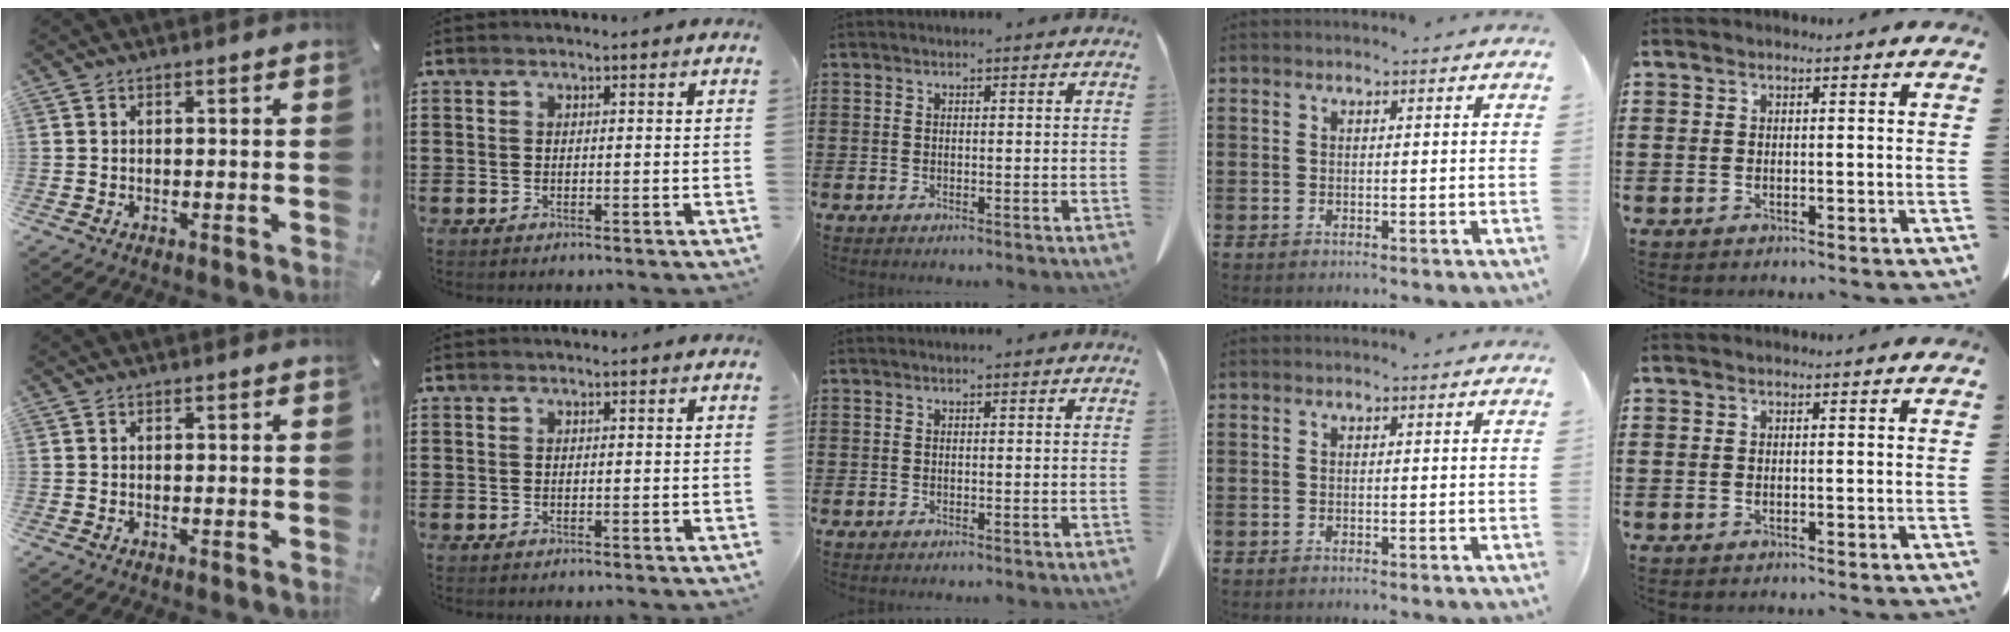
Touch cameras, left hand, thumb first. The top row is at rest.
{}